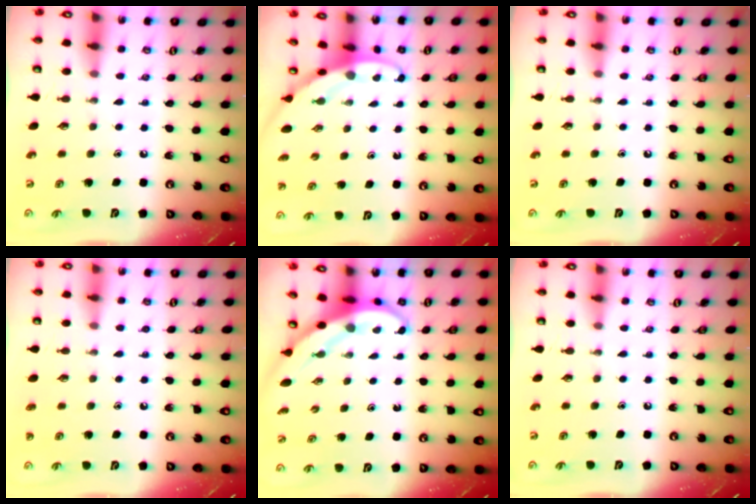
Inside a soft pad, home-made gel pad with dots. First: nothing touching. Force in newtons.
{"total": 2.9, "press": 2.9, "slide": 0.1}
{"total": 0.0}
{"total": 0.8, "press": 0.8, "slide": 0.1}
{"total": 3.7, "press": 3.7, "slide": 0.3}
{"total": 0.0}